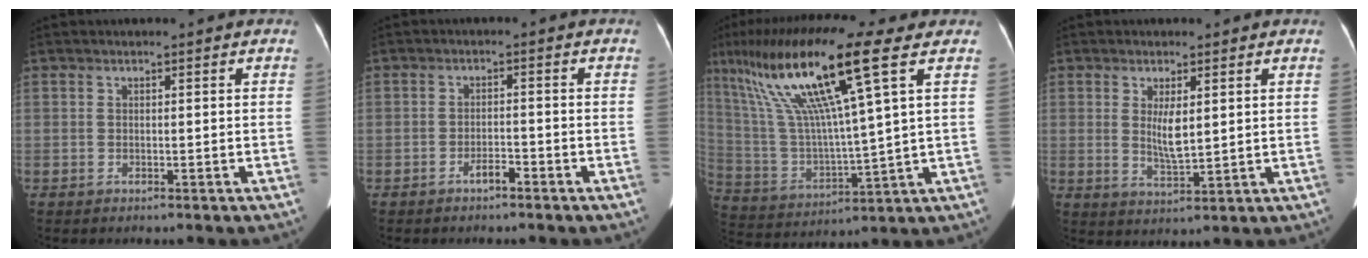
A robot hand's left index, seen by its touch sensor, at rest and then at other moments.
{"total": 1.9, "force": [-1.5, 0.4, 1.1], "torque": [-0.019, 0.001, -0.027]}
{"total": 18.6, "force": [9.2, -0.1, 16.2], "torque": [-0.332, 0.017, 0.168]}
{"total": 4.0, "force": [1.1, 1.0, 3.8], "torque": [-0.075, -0.012, 0.026]}